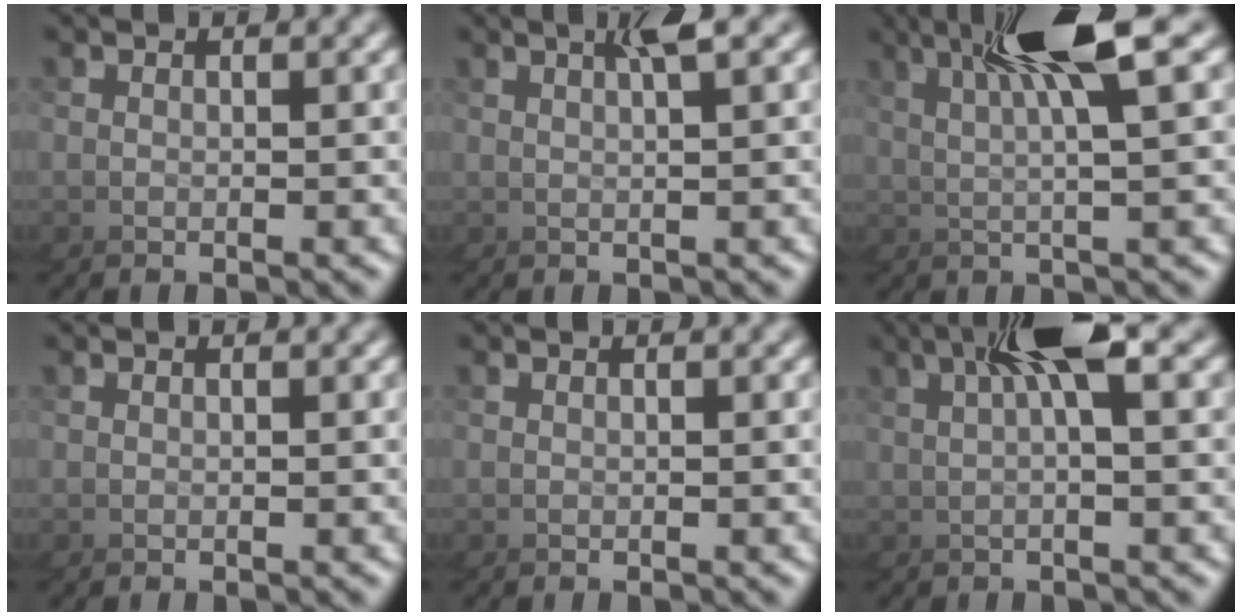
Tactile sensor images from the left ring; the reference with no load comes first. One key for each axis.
{"total": 2.3, "fx": 0.9, "fy": -2.2, "fz": 0.1, "tx": -0.021, "ty": 0.016, "tz": 0.015}
{"total": 7.3, "fx": 4.1, "fy": 0.1, "fz": 6.0, "tx": -0.121, "ty": 0.030, "tz": 0.058}
{"total": 0.0}
{"total": 0.0}
{"total": 4.7, "fx": 1.5, "fy": -0.8, "fz": 4.4, "tx": -0.098, "ty": 0.027, "tz": 0.019}